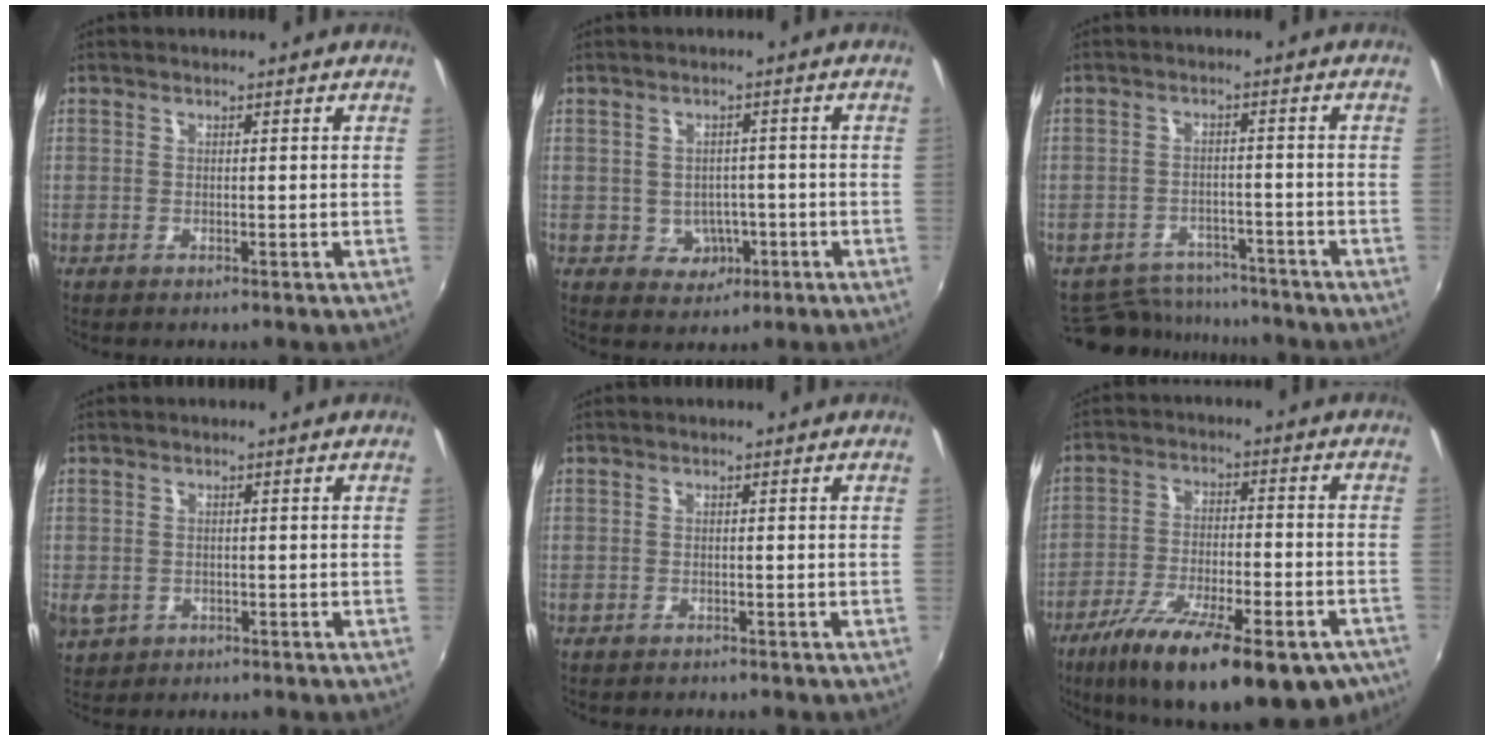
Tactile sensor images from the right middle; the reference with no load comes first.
{"total": 4.5, "force": [-1.2, 4.1, 1.3], "torque": [-0.033, 0.008, -0.003]}
{"total": 11.1, "force": [-9.9, 4.5, 2.4], "torque": [-0.064, 0.013, -0.139]}
{"total": 5.2, "force": [-1.2, 4.4, 2.6], "torque": [-0.059, -0.009, -0.017]}
{"total": 0.8, "force": [-0.8, 0.3, 0.0], "torque": [-0.005, -0.003, -0.012]}
{"total": 24.9, "force": [-16.9, 8.1, 16.3], "torque": [-0.280, -0.048, -0.246]}